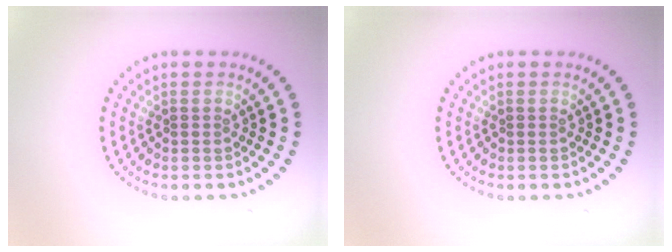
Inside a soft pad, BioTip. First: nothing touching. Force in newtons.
{"total": 0.0}